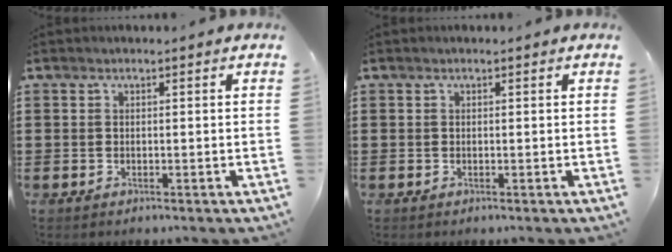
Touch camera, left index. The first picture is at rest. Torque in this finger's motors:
{"motor_torque": [0.20, 0.18, -0.19, 0.01]}